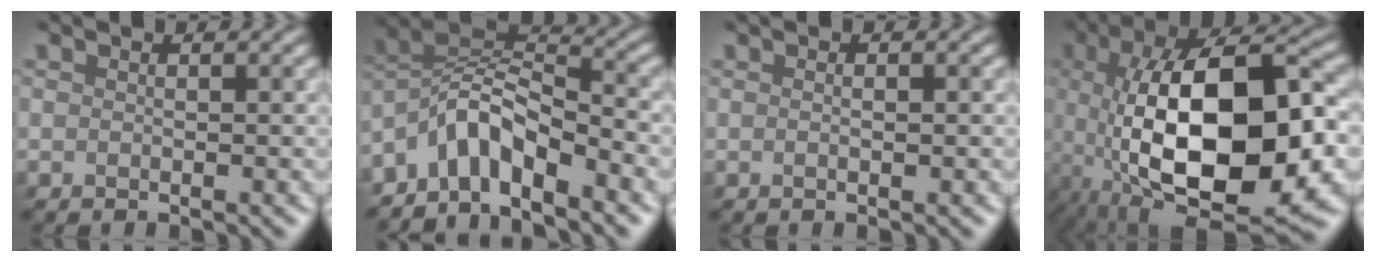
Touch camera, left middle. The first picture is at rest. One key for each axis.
{"total": 5.8, "fx": -4.0, "fy": 2.1, "fz": 3.7, "tx": -0.063, "ty": 0.012, "tz": -0.081}
{"total": 1.0, "fx": 0.2, "fy": 0.5, "fz": 0.9, "tx": 0.002, "ty": 0.006, "tz": -0.006}
{"total": 15.7, "fx": -1.8, "fy": 7.2, "fz": 13.8, "tx": -0.247, "ty": -0.008, "tz": -0.020}